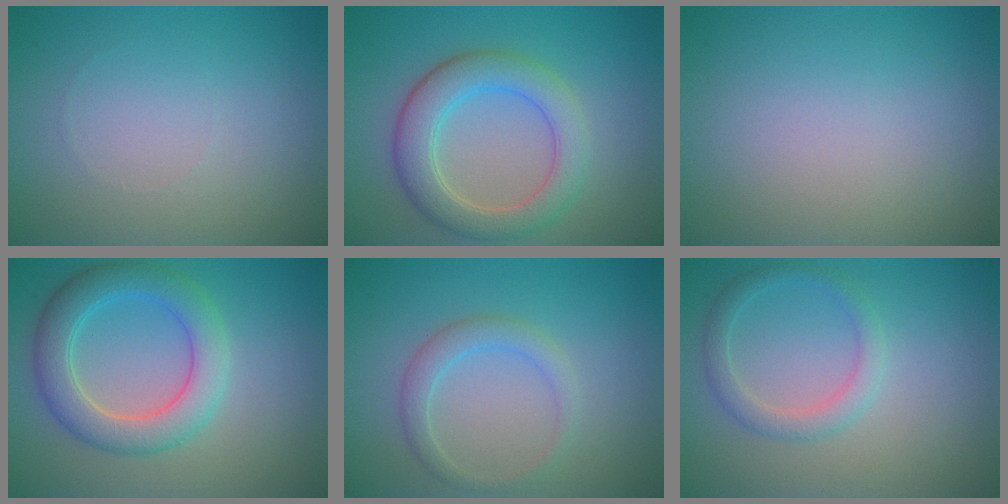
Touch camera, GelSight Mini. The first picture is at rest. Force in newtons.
{"total": 5.3, "press": 5.3, "slide": 0.5}
{"total": 0.0}
{"total": 5.2, "press": 5.2, "slide": 0.5}
{"total": 2.2, "press": 2.2, "slide": 0.2}
{"total": 2.2, "press": 2.2, "slide": 0.1}